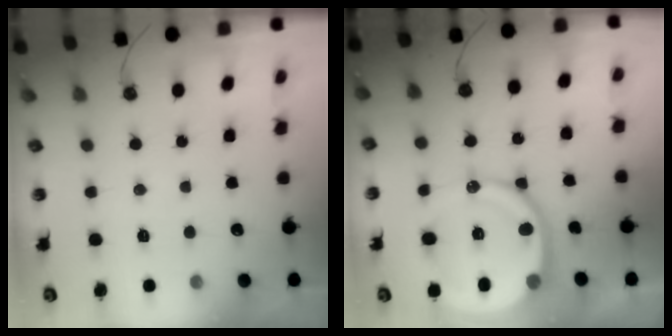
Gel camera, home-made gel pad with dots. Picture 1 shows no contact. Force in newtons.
{"total": 19.4, "press": 19.3, "slide": 2.4}